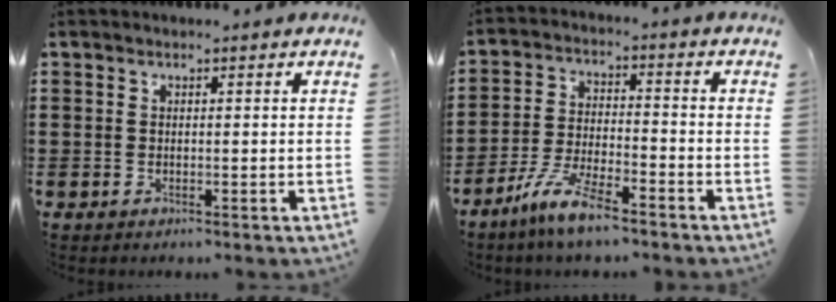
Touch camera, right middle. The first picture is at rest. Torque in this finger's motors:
{"motor_torque": [1.78, -0.36, 0.37, 0.16]}